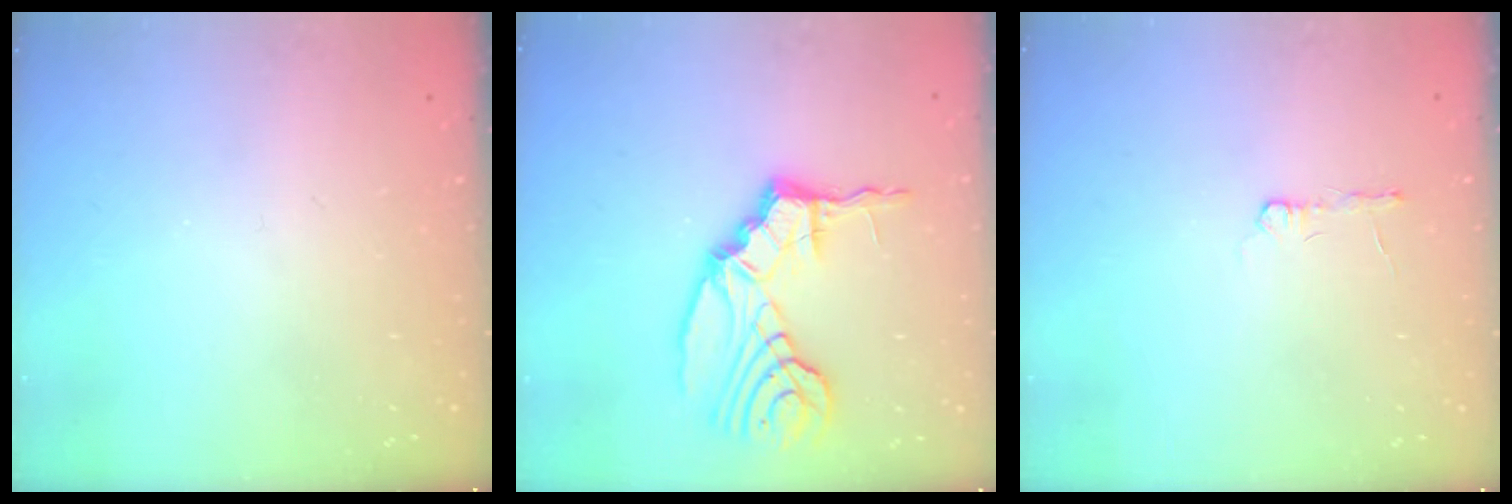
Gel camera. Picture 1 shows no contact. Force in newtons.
{"total": 12.4, "press": 12.3, "slide": 1.2}
{"total": 2.7, "press": 2.7, "slide": 0.4}